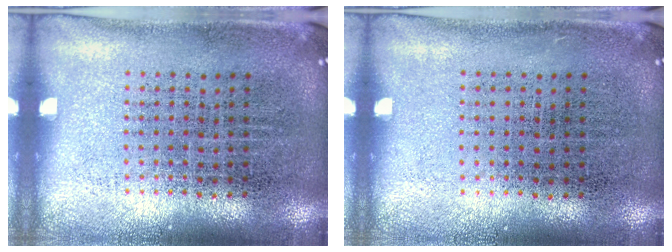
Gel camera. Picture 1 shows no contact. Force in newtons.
{"total": 0.0}